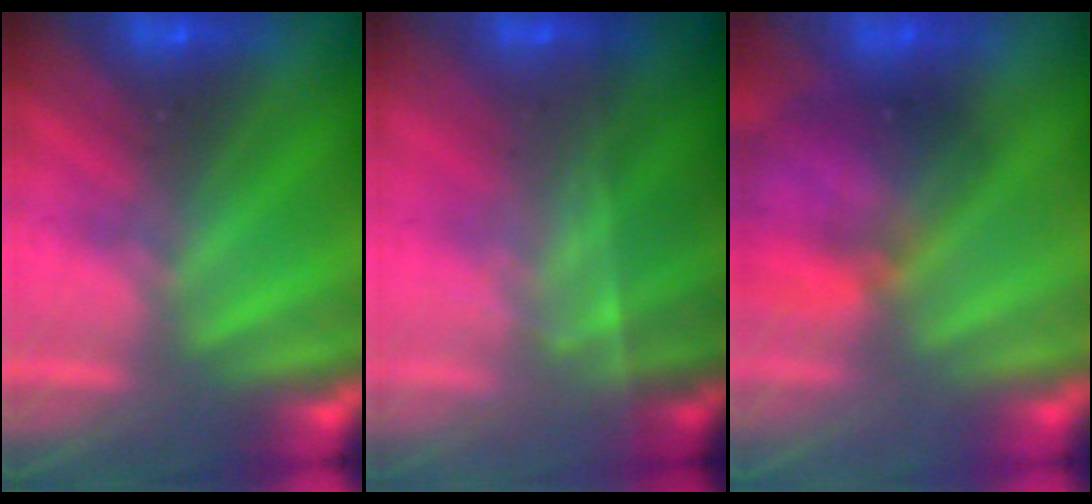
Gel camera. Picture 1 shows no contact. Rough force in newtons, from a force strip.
{"total": 1.8}
{"total": 8.5}